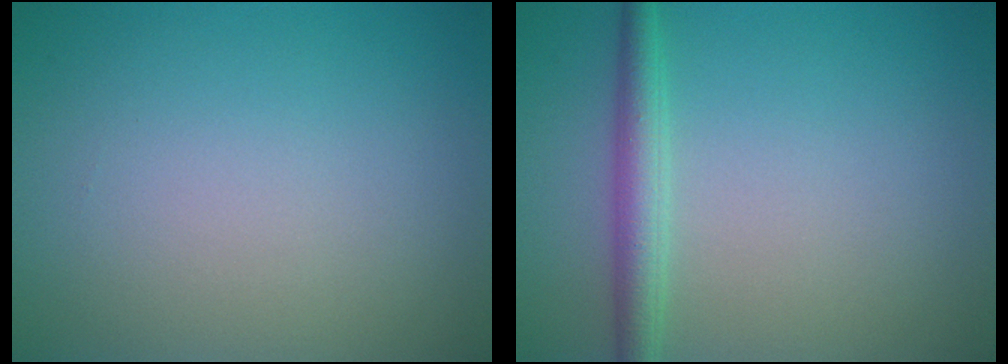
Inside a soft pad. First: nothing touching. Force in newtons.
{"total": 2.7, "press": 2.7, "slide": 0.1}